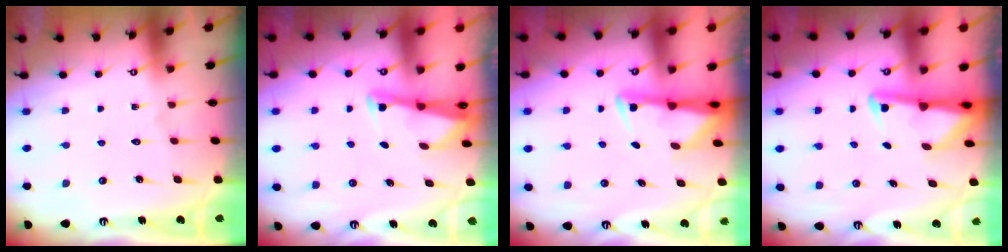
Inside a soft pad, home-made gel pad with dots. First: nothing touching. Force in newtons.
{"total": 2.5, "press": 2.5, "slide": 0.1}
{"total": 2.9, "press": 2.8, "slide": 0.6}
{"total": 2.9, "press": 2.9, "slide": 0.7}